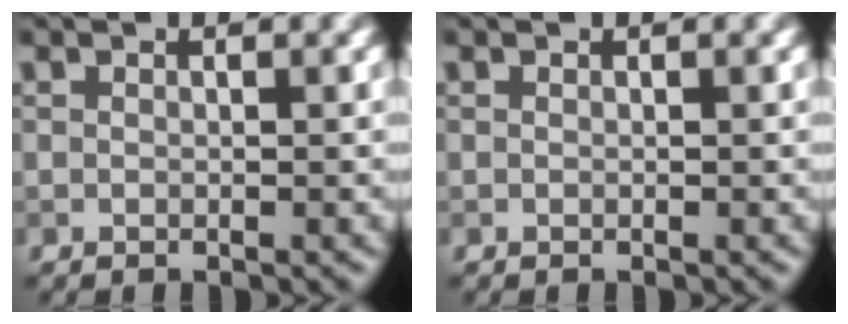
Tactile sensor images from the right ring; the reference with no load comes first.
{"total": 0.0}